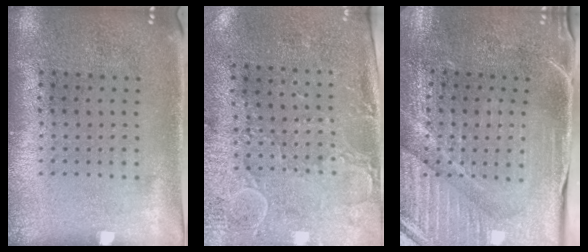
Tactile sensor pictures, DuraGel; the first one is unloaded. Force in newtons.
{"total": 2.9, "press": 2.4, "slide": 1.7}
{"total": 3.8, "press": 3.8, "slide": 0.5}